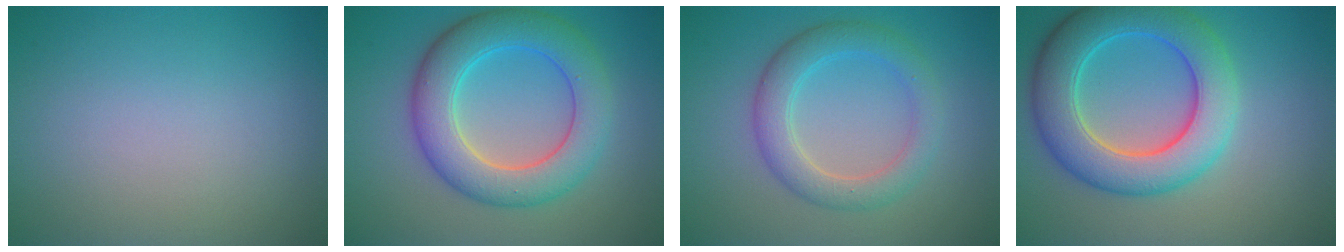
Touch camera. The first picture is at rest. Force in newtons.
{"total": 7.4, "press": 7.4, "slide": 0.1}
{"total": 4.1, "press": 4.1, "slide": 0.3}
{"total": 8.3, "press": 8.3, "slide": 0.5}